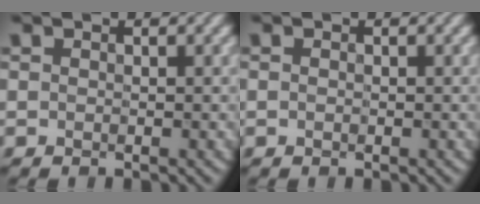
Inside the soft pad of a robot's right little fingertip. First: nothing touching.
{"total": 0.0}